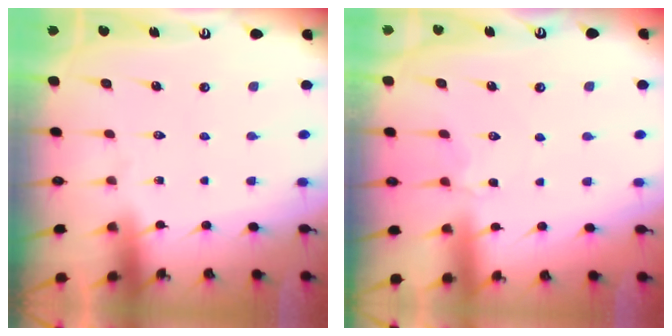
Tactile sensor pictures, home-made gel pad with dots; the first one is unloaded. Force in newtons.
{"total": 2.7, "press": 2.6, "slide": 0.5}